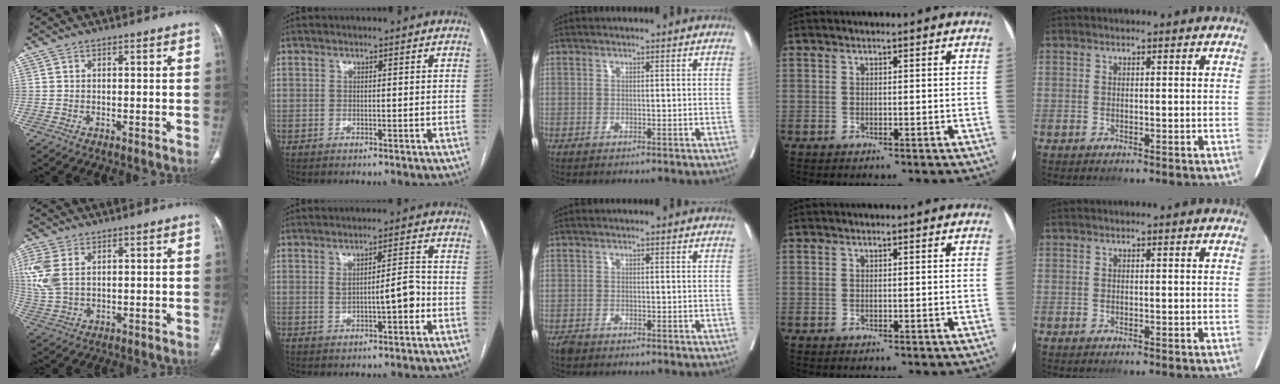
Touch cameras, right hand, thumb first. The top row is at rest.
{"thumb": {"total": 7.6, "force": [2.4, 4.7, 5.5], "torque": [-0.147, 0.003, 0.056]}, "index": {"total": 5.2, "force": [-0.7, 1.1, 5.0], "torque": [-0.081, 0.012, -0.004]}, "middle": {"total": 1.1, "force": [-0.9, 0.5, 0.3], "torque": [-0.010, -0.002, -0.017]}}